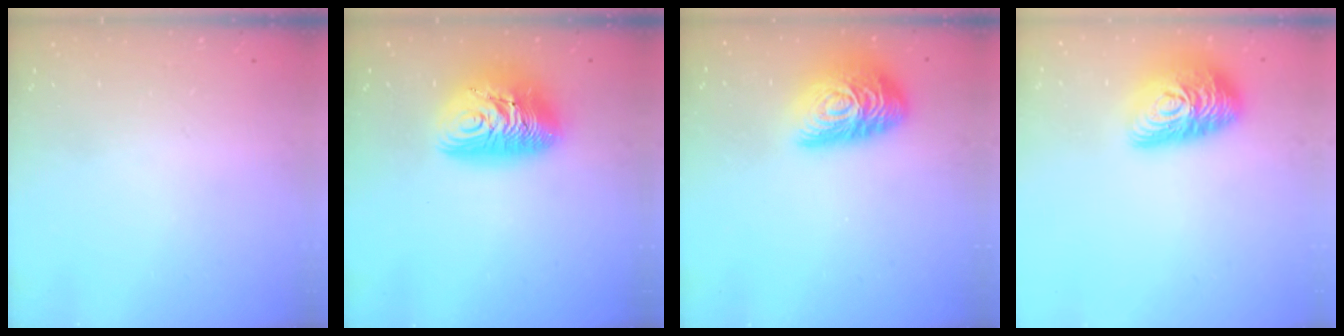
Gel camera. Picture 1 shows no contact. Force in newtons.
{"total": 14.4, "press": 14.3, "slide": 1.2}
{"total": 16.7, "press": 16.7, "slide": 1.4}
{"total": 16.3, "press": 16.3, "slide": 1.1}